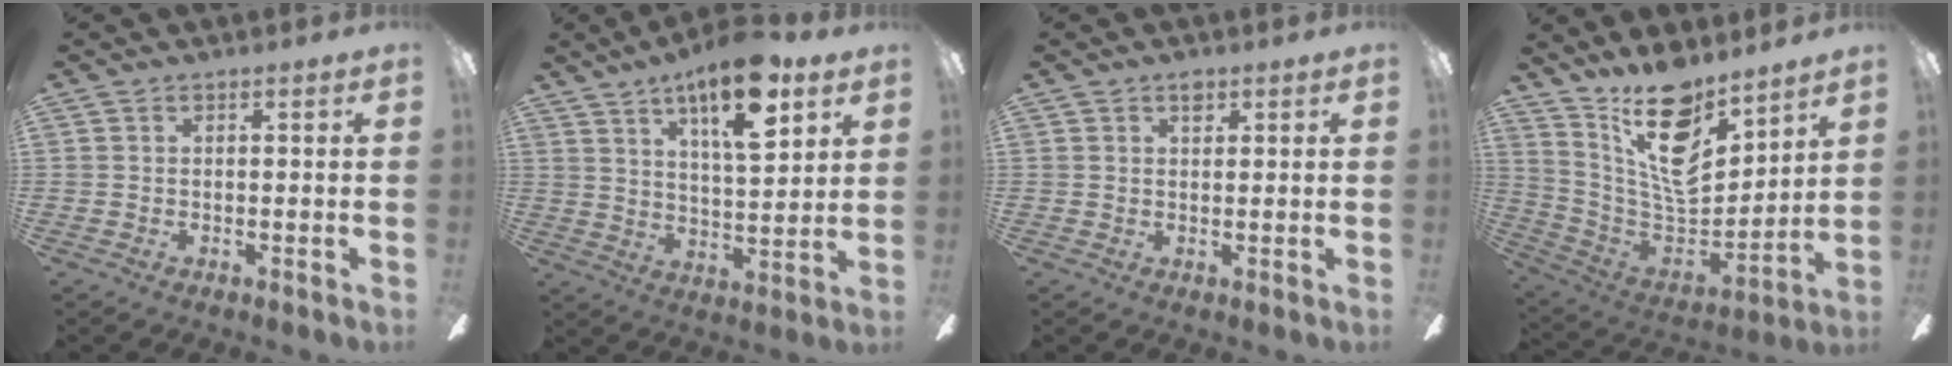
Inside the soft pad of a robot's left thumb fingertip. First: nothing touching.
{"total": 15.6, "force": [9.7, 5.4, 10.9], "torque": [-0.171, -0.038, 0.159]}
{"total": 2.0, "force": [1.4, 1.0, 1.1], "torque": [-0.007, -0.005, 0.021]}
{"total": 18.7, "force": [12.4, 8.3, 11.2], "torque": [-0.198, -0.091, 0.222]}